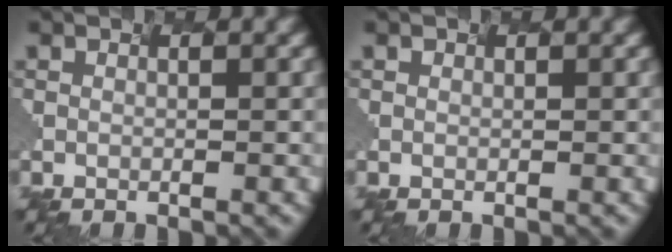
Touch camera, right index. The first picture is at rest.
{"total": 0.7, "force": [0.0, -0.4, -0.5], "torque": [-0.002, -0.004, 0.007]}